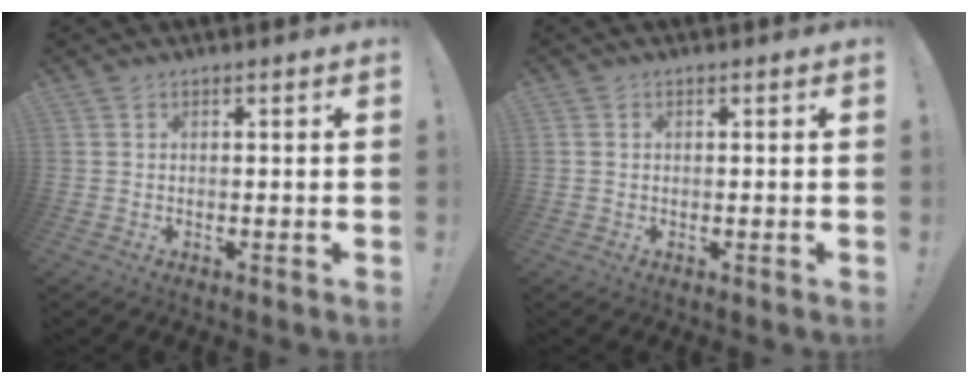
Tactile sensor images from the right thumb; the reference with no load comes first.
{"total": 0.7, "force": [0.0, 0.7, 0.1], "torque": [-0.003, 0.004, 0.001]}